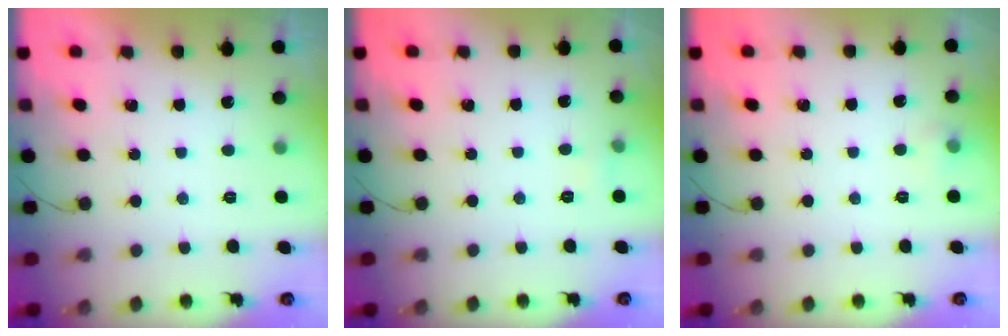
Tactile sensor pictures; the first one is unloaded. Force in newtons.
{"total": 3.4, "press": 3.2, "slide": 1.2}
{"total": 4.3, "press": 4.1, "slide": 1.4}